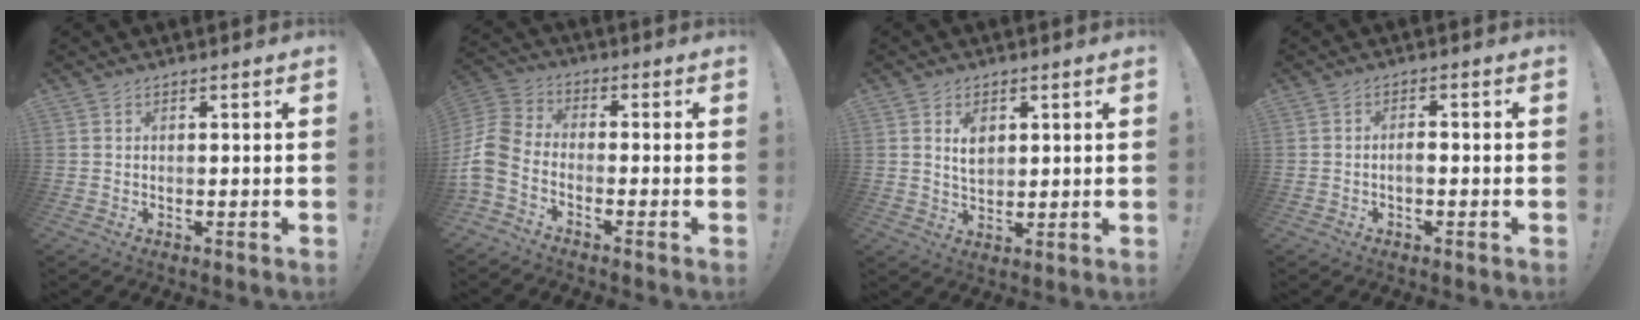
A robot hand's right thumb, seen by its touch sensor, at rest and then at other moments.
{"total": 9.6, "force": [-4.9, 6.0, 5.7], "torque": [-0.139, 0.027, -0.090]}
{"total": 5.2, "force": [1.8, 3.8, 3.0], "torque": [-0.035, -0.005, 0.029]}
{"total": 2.2, "force": [-0.8, 1.0, 1.8], "torque": [-0.037, 0.007, -0.013]}